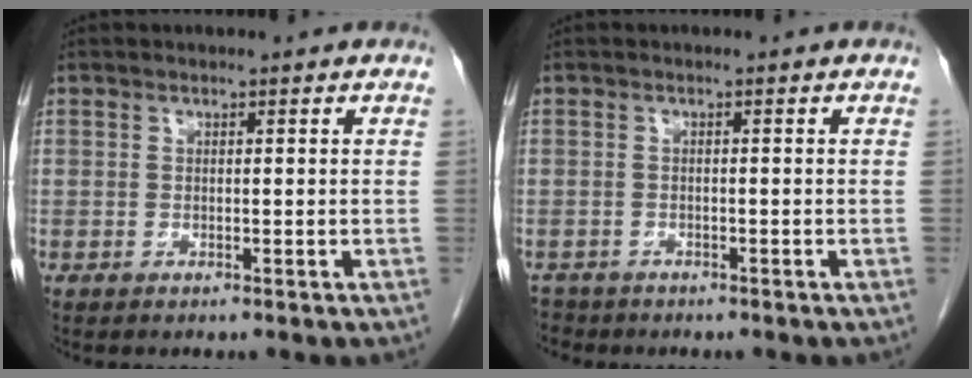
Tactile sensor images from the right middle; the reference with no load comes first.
{"total": 2.5, "force": [-2.2, 1.2, -0.3], "torque": [-0.002, -0.001, -0.040]}